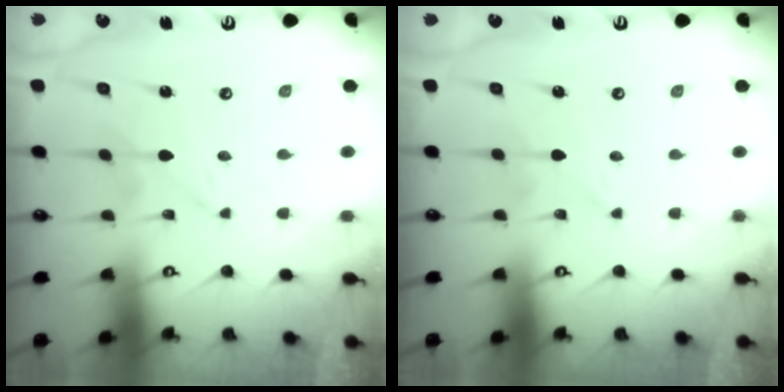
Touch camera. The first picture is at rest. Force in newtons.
{"total": 0.0}